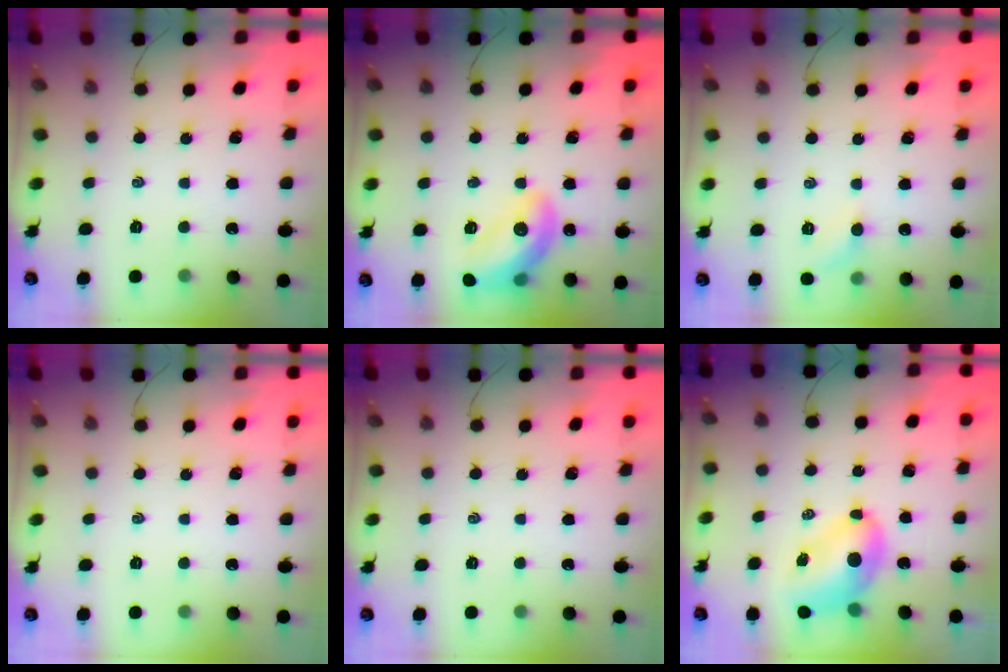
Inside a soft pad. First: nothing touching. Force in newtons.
{"total": 14.8, "press": 14.7, "slide": 2.0}
{"total": 4.5, "press": 4.2, "slide": 1.6}
{"total": 0.0}
{"total": 0.0}
{"total": 7.3, "press": 7.3, "slide": 1.1}